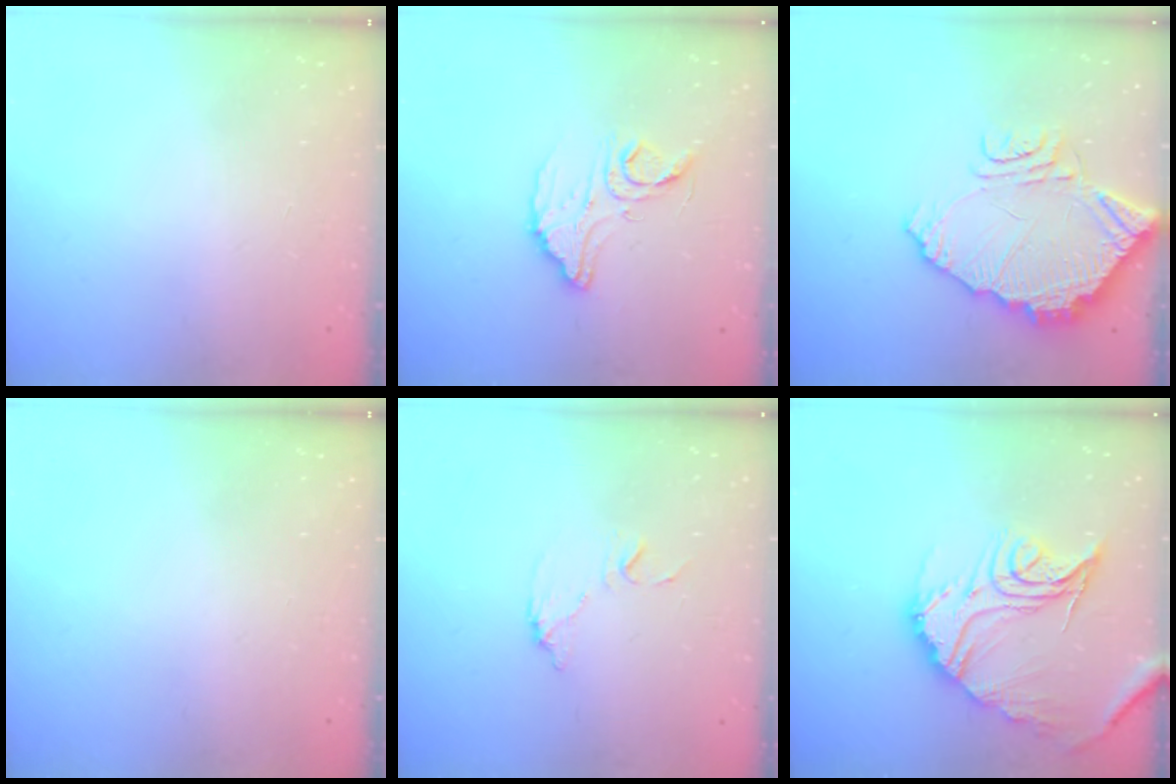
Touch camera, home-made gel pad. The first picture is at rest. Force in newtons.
{"total": 13.1, "press": 13.1, "slide": 0.8}
{"total": 14.9, "press": 14.8, "slide": 1.4}
{"total": 0.0}
{"total": 7.6, "press": 7.6, "slide": 0.4}
{"total": 19.2, "press": 19.1, "slide": 2.0}